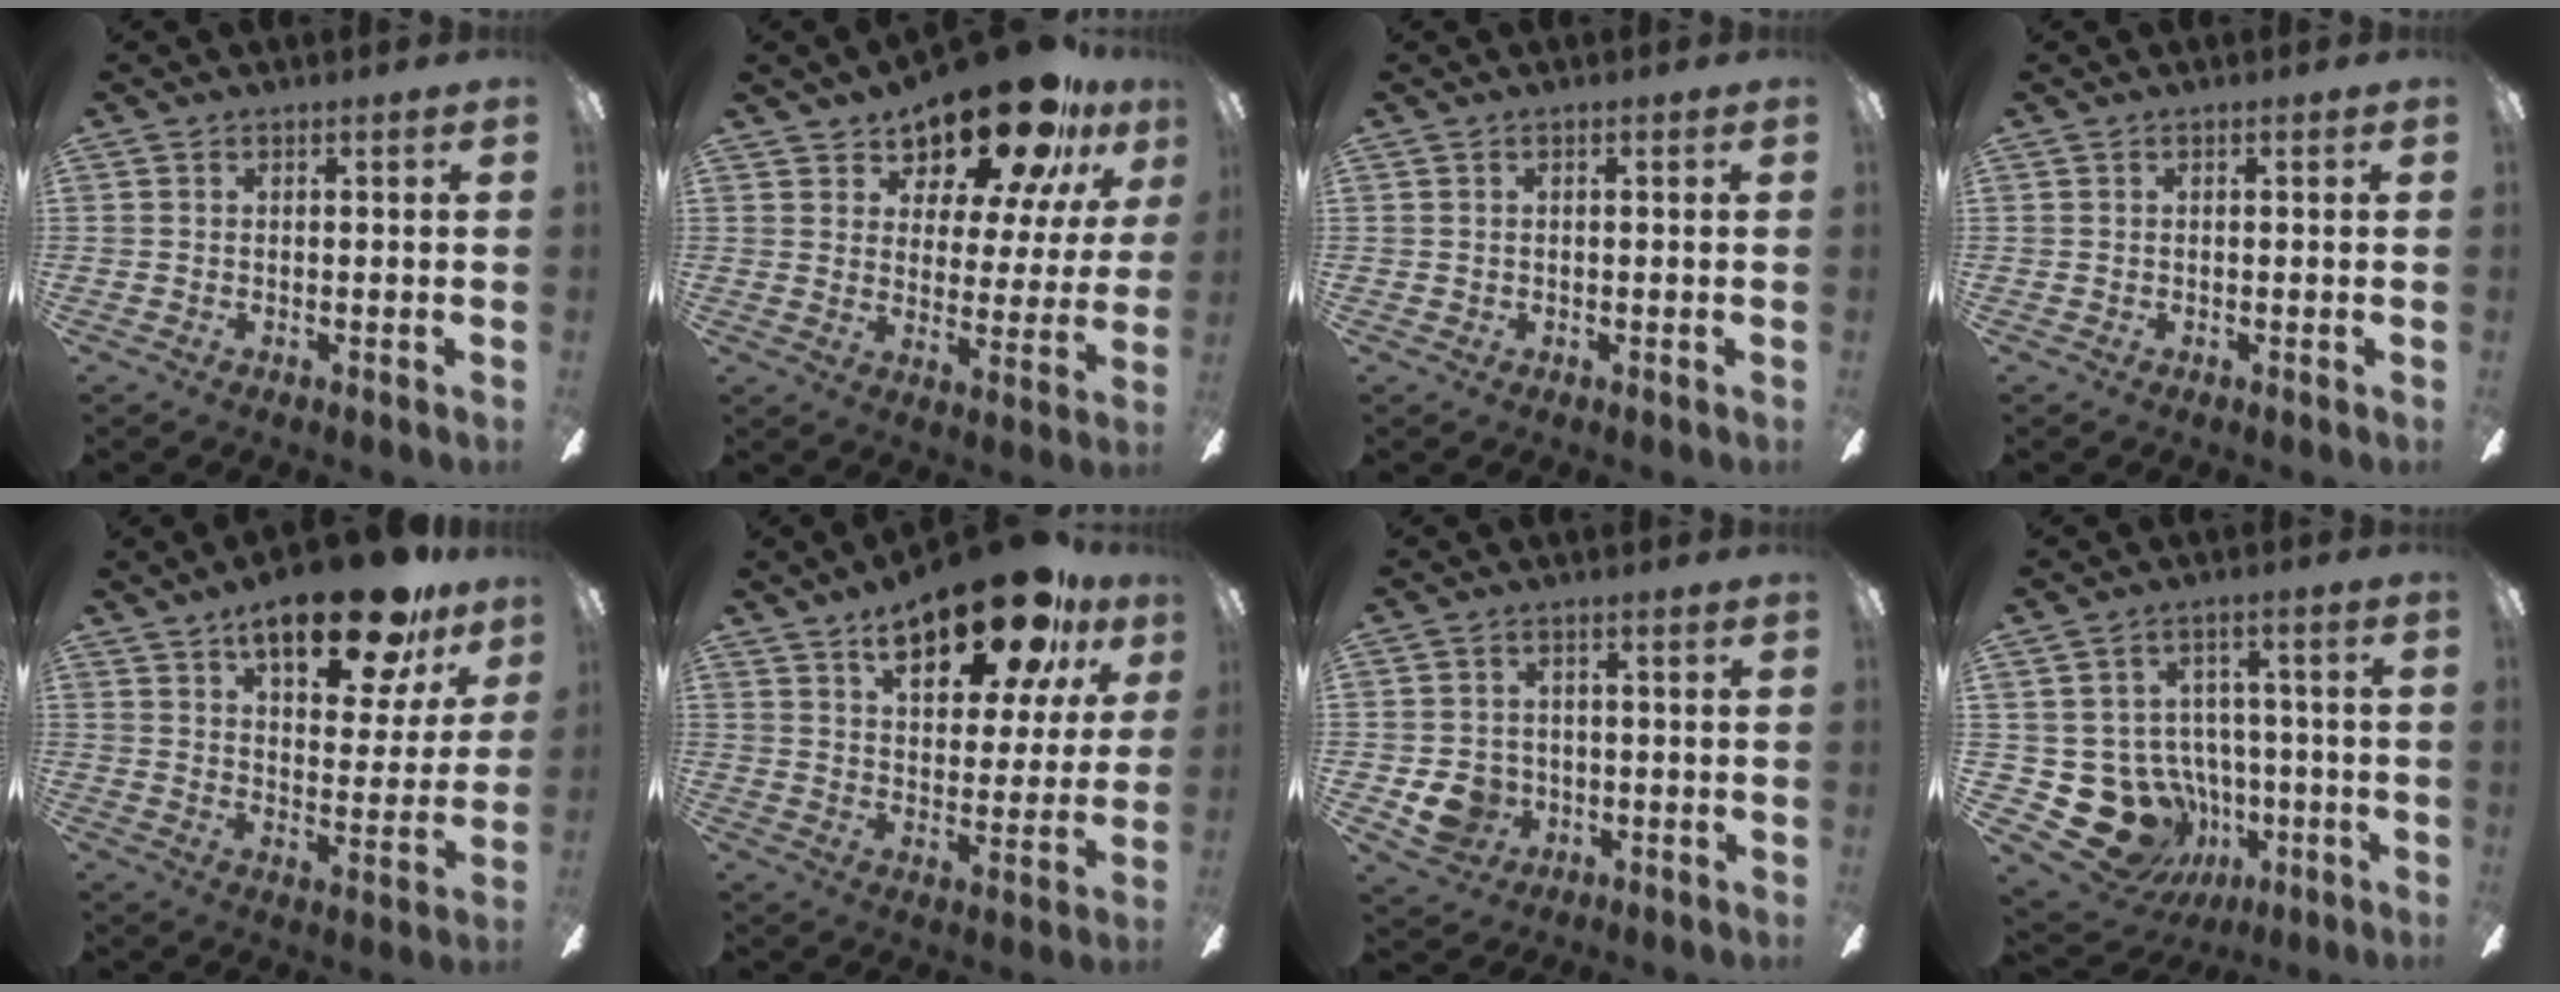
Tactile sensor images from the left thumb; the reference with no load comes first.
{"total": 17.6, "force": [14.3, 6.1, 8.3], "torque": [-0.144, -0.102, 0.245]}
{"total": 0.6, "force": [0.1, 0.5, 0.2], "torque": [-0.004, 0.005, 0.001]}
{"total": 0.0}
{"total": 20.1, "force": [13.9, 7.2, 12.7], "torque": [-0.184, -0.076, 0.223]}
{"total": 23.0, "force": [14.9, 9.1, 15.0], "torque": [-0.222, -0.076, 0.244]}
{"total": 7.5, "force": [-1.7, 6.9, 2.6], "torque": [-0.056, 0.006, -0.029]}
{"total": 15.5, "force": [-5.6, 12.8, 6.7], "torque": [-0.148, 0.024, -0.071]}